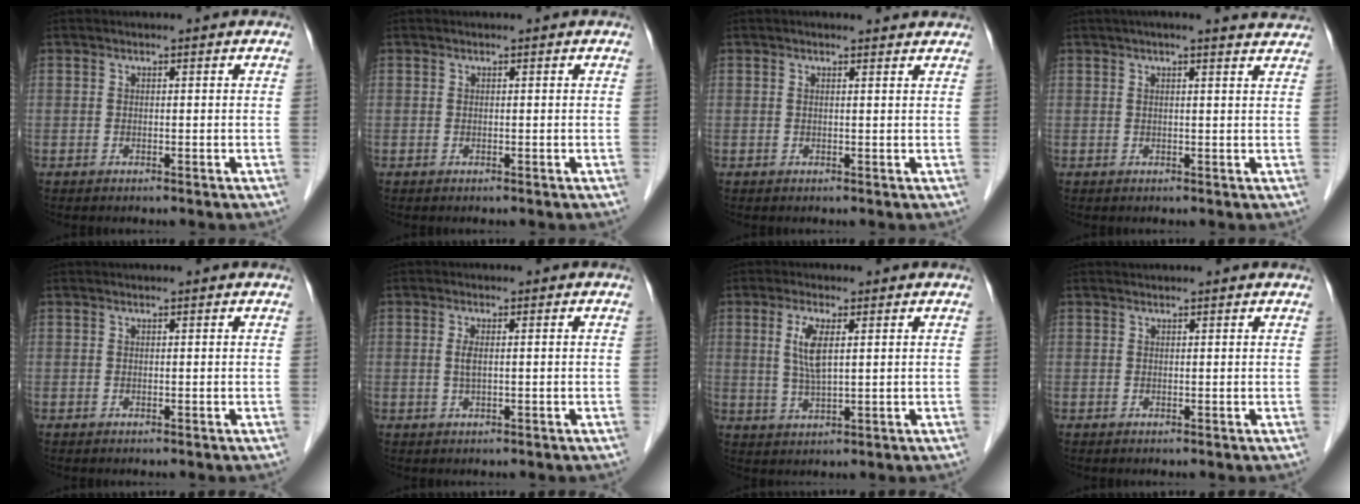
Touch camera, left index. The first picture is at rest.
{"total": 0.0}
{"total": 2.7, "force": [2.5, 0.3, 0.8], "torque": [-0.017, 0.005, 0.020]}
{"total": 7.0, "force": [6.1, 0.4, 3.4], "torque": [-0.043, 0.011, 0.056]}
{"total": 0.7, "force": [0.7, 0.0, 0.2], "torque": [-0.004, 0.009, 0.010]}
{"total": 1.8, "force": [0.1, 0.5, 1.7], "torque": [-0.043, 0.000, 0.003]}
{"total": 4.9, "force": [1.4, 0.9, 4.6], "torque": [-0.101, -0.002, 0.030]}
{"total": 1.8, "force": [1.7, 0.1, 0.3], "torque": [-0.011, 0.017, 0.022]}